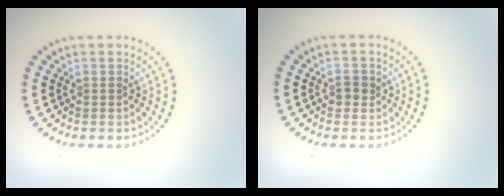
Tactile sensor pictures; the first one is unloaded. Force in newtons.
{"total": 1.3, "press": 1.2, "slide": 0.4}